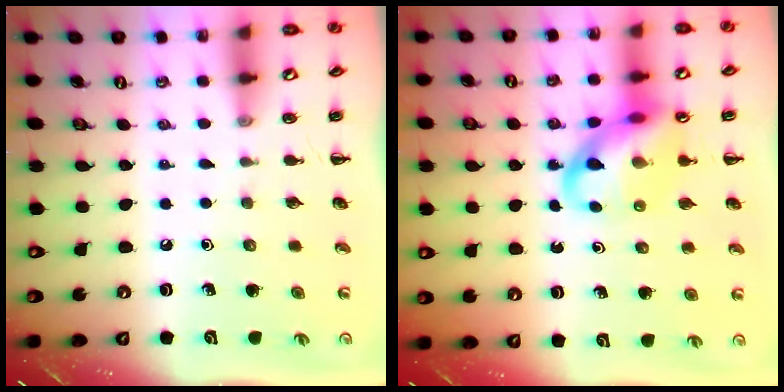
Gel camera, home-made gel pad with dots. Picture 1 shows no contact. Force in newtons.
{"total": 14.4, "press": 14.2, "slide": 2.8}